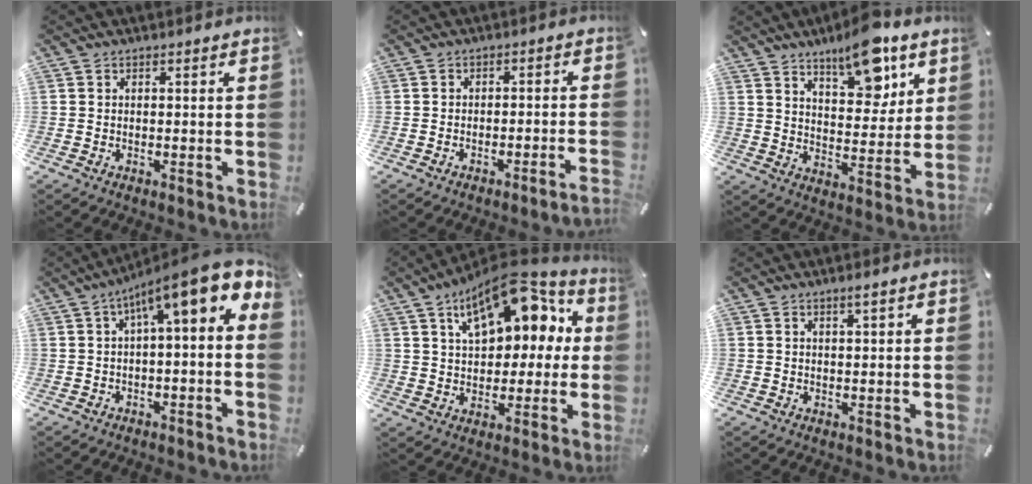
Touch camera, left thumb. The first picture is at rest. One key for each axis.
{"total": 2.6, "fx": -2.0, "fy": 0.2, "fz": 1.8, "tx": -0.029, "ty": 0.004, "tz": -0.035}
{"total": 12.9, "fx": 9.4, "fy": 5.3, "fz": 7.2, "tx": -0.095, "ty": -0.054, "tz": 0.161}
{"total": 12.5, "fx": 5.3, "fy": 2.6, "fz": 11.0, "tx": -0.179, "ty": -0.043, "tz": 0.086}
{"total": 17.3, "fx": 8.4, "fy": 9.8, "fz": 11.5, "tx": -0.181, "ty": -0.038, "tz": 0.143}
{"total": 1.8, "fx": 1.1, "fy": 0.1, "fz": 1.4, "tx": -0.029, "ty": -0.001, "tz": 0.018}